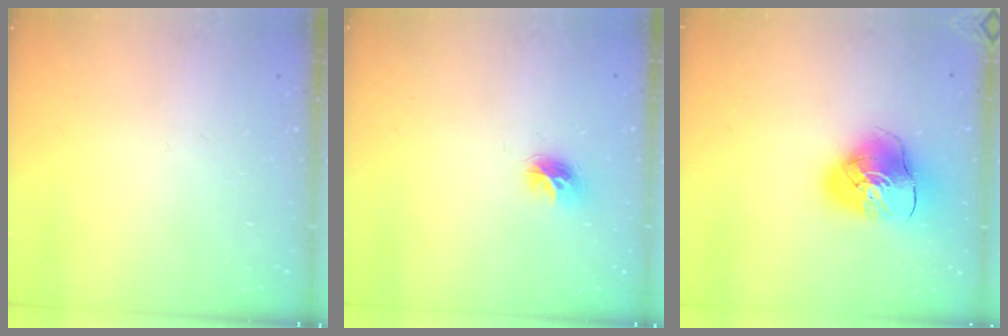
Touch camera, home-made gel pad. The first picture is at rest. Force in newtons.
{"total": 7.5, "press": 7.5, "slide": 0.4}
{"total": 12.7, "press": 12.5, "slide": 1.8}